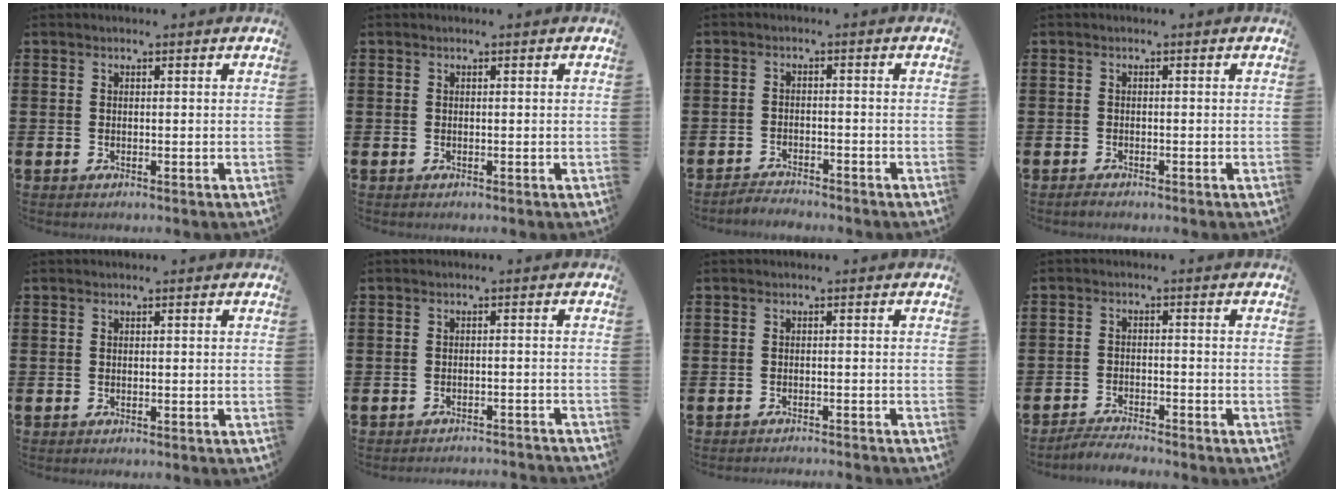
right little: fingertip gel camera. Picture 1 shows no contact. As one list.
[{"total": 0.0}, {"total": 2.1, "force": [-2.0, 0.0, -0.2], "torque": [-0.003, 0.005, -0.045]}, {"total": 0.6, "force": [-0.4, 0.2, 0.3], "torque": [-0.008, -0.001, -0.009]}, {"total": 0.0}, {"total": 1.6, "force": [-1.6, -0.2, -0.1], "torque": [-0.001, 0.005, -0.033]}, {"total": 1.0, "force": [-1.0, -0.2, -0.1], "torque": [0.001, 0.001, -0.021]}, {"total": 2.5, "force": [-2.5, -0.1, 0.2], "torque": [-0.006, 0.005, -0.053]}]